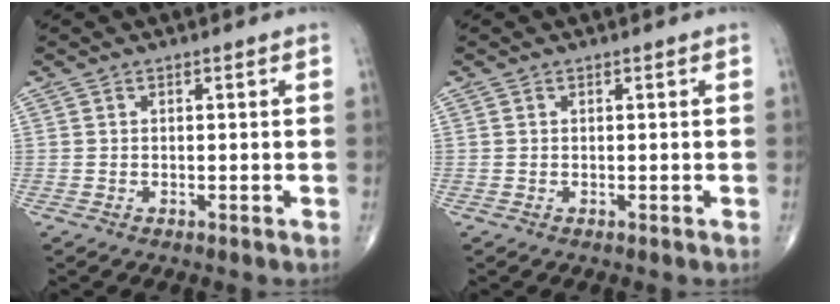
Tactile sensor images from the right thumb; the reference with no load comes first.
{"total": 0.0}